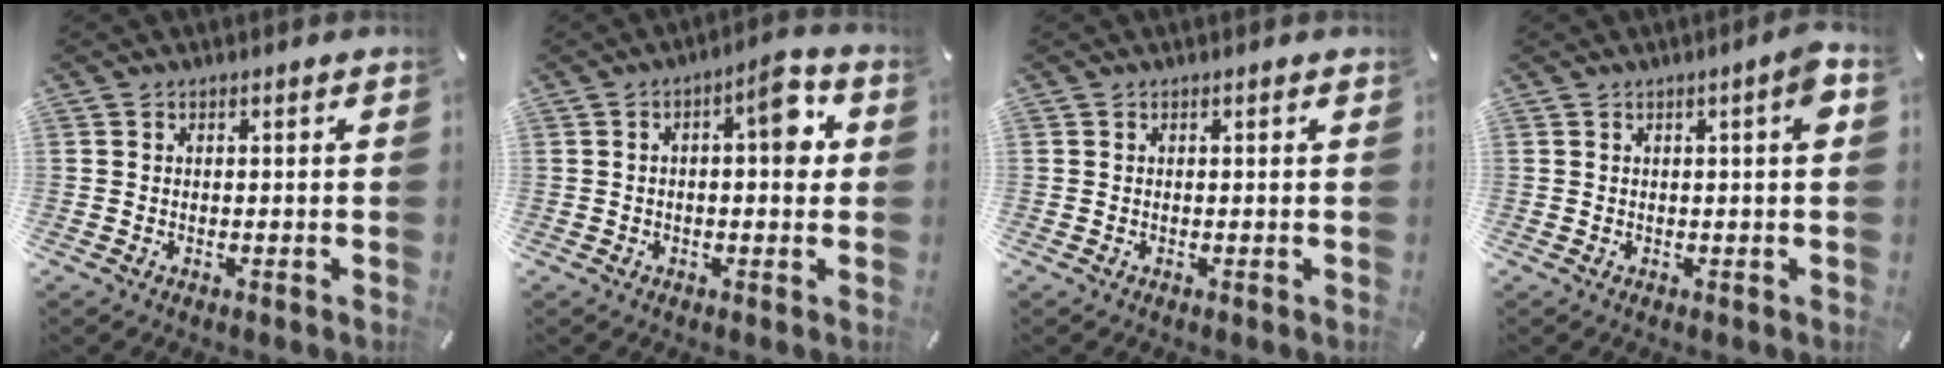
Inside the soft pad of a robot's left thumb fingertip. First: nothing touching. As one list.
[{"total": 8.4, "force": [1.5, 3.0, 7.7], "torque": [-0.097, -0.003, 0.014]}, {"total": 0.0}, {"total": 4.6, "force": [1.1, 0.7, 4.4], "torque": [-0.059, -0.007, 0.011]}]